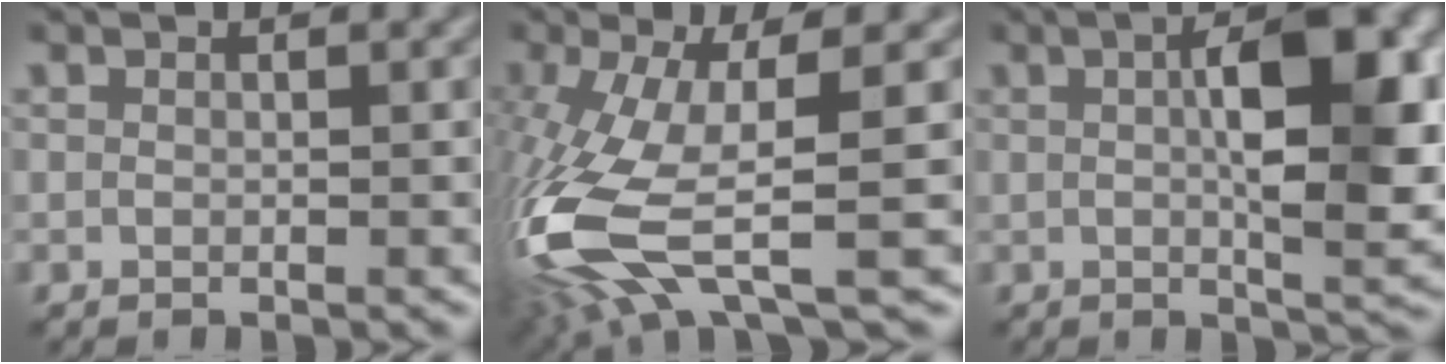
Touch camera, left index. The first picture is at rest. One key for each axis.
{"total": 12.3, "fx": -3.1, "fy": 3.8, "fz": 11.2, "tx": -0.269, "ty": -0.023, "tz": -0.046}
{"total": 8.8, "fx": 1.3, "fy": 2.6, "fz": 8.3, "tx": -0.115, "ty": 0.005, "tz": 0.018}